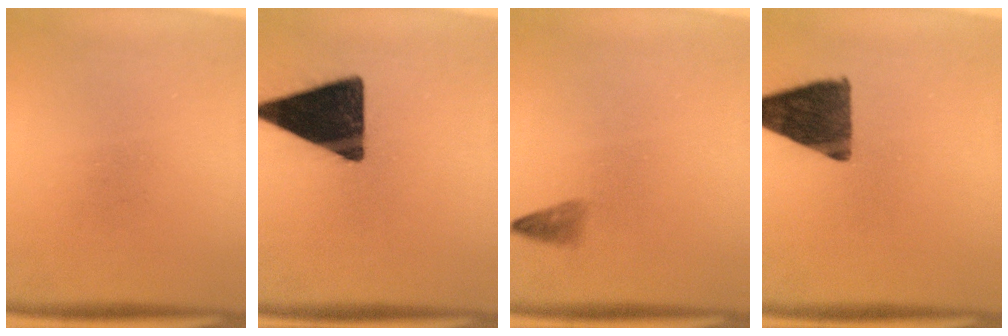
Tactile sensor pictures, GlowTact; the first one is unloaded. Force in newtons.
{"total": 16.6}
{"total": 1.2}
{"total": 12.3}